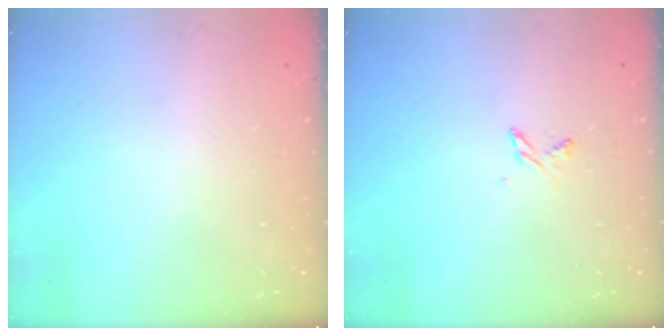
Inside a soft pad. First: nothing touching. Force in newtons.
{"total": 2.7, "press": 2.7, "slide": 0.4}